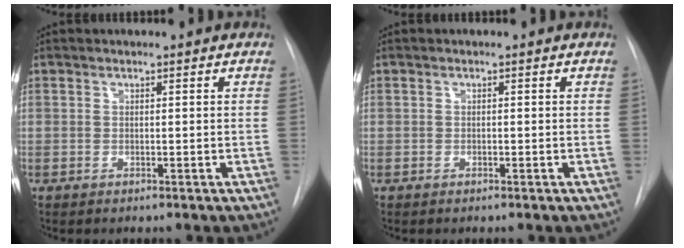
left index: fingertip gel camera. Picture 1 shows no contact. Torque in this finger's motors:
{"motor_torque": [-0.19, 0.10, -0.02, -0.01]}